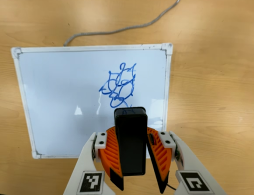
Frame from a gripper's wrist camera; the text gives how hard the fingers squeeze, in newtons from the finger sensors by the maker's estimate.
{"total": 10.0, "left": 10.3, "right": 9.7}